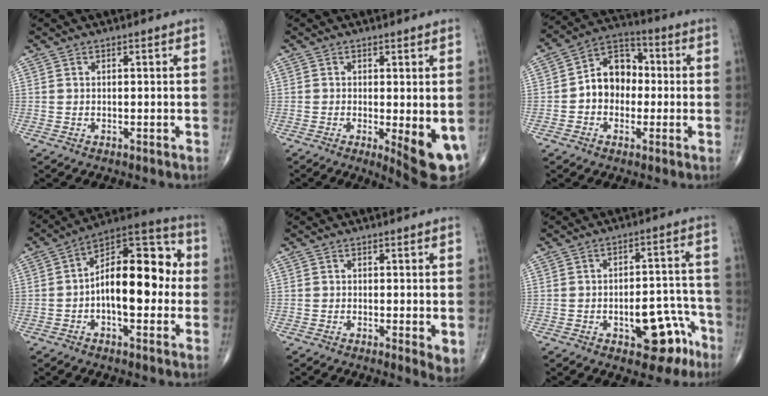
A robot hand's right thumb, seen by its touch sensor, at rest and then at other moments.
{"total": 8.7, "force": [-1.9, 2.4, 8.2], "torque": [-0.104, -0.019, -0.020]}
{"total": 10.5, "force": [-0.1, 8.0, 6.9], "torque": [-0.079, 0.033, -0.015]}
{"total": 17.9, "force": [-0.3, 8.9, 15.5], "torque": [-0.216, 0.041, -0.014]}
{"total": 3.3, "force": [-0.2, 0.9, 3.1], "torque": [-0.047, -0.011, -0.007]}
{"total": 11.0, "force": [-5.3, 5.6, 7.8], "torque": [-0.067, 0.050, -0.059]}